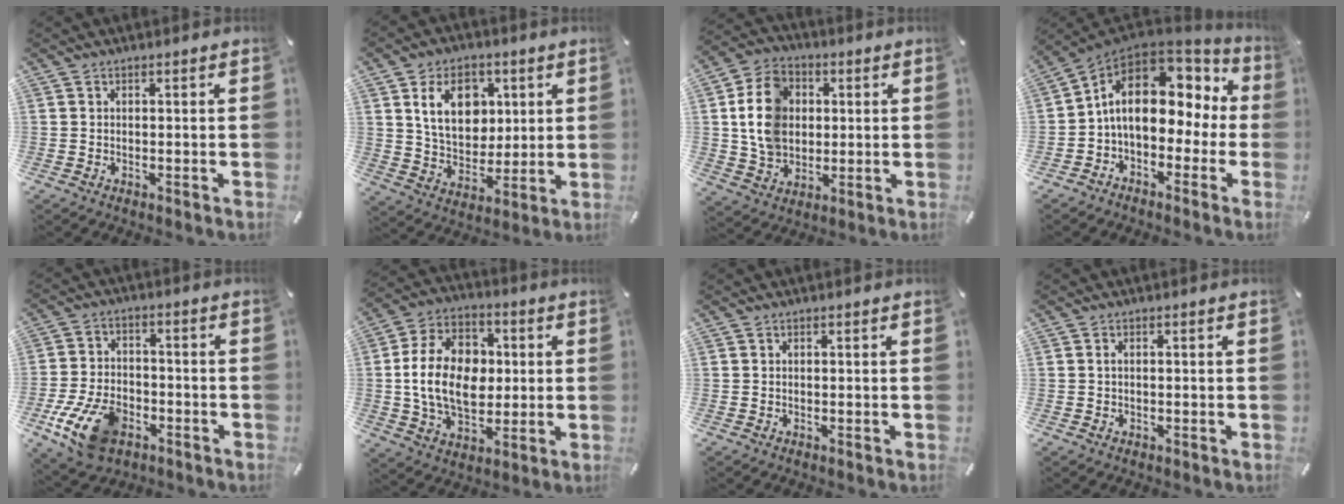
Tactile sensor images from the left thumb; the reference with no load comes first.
{"total": 13.3, "force": [4.4, 10.2, 7.3], "torque": [-0.112, 0.001, 0.083]}
{"total": 12.9, "force": [1.8, 10.8, 6.9], "torque": [-0.143, 0.011, 0.033]}
{"total": 14.1, "force": [2.0, 9.6, 10.0], "torque": [-0.181, 0.001, 0.037]}
{"total": 13.3, "force": [-6.4, 8.3, 8.3], "torque": [-0.162, 0.029, -0.112]}
{"total": 17.2, "force": [0.0, 12.5, 11.8], "torque": [-0.232, 0.020, -0.001]}
{"total": 0.0}
{"total": 1.1, "force": [-0.2, 0.7, 0.9], "torque": [-0.018, 0.004, -0.005]}